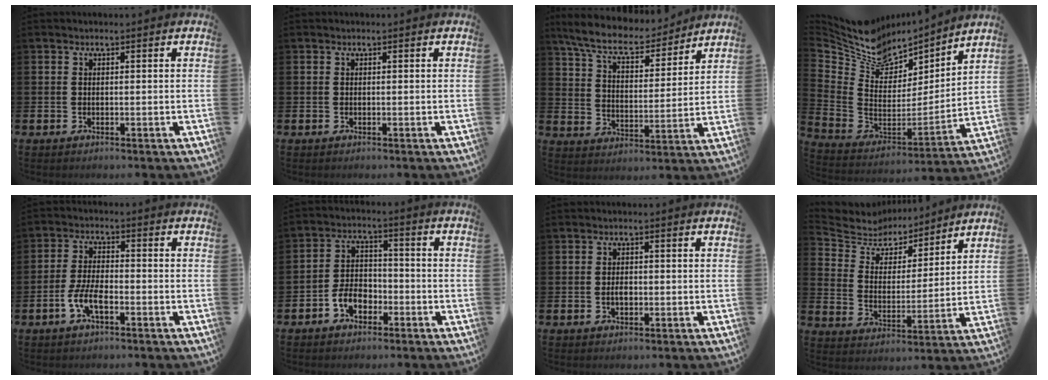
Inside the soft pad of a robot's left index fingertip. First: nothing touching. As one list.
[{"total": 0.0}, {"total": 8.7, "force": [7.9, 2.2, 3.0], "torque": [-0.093, -0.049, 0.139]}, {"total": 9.4, "force": [7.7, 5.1, 1.8], "torque": [-0.089, -0.051, 0.142]}, {"total": 4.8, "force": [-2.1, 1.9, 3.9], "torque": [-0.086, 0.007, -0.040]}, {"total": 4.8, "force": [-2.6, 3.2, 2.5], "torque": [-0.045, 0.011, -0.052]}, {"total": 1.7, "force": [-0.3, 1.0, 1.3], "torque": [-0.017, 0.001, -0.008]}, {"total": 6.1, "force": [5.5, 2.5, 0.3], "torque": [-0.052, -0.046, 0.095]}]